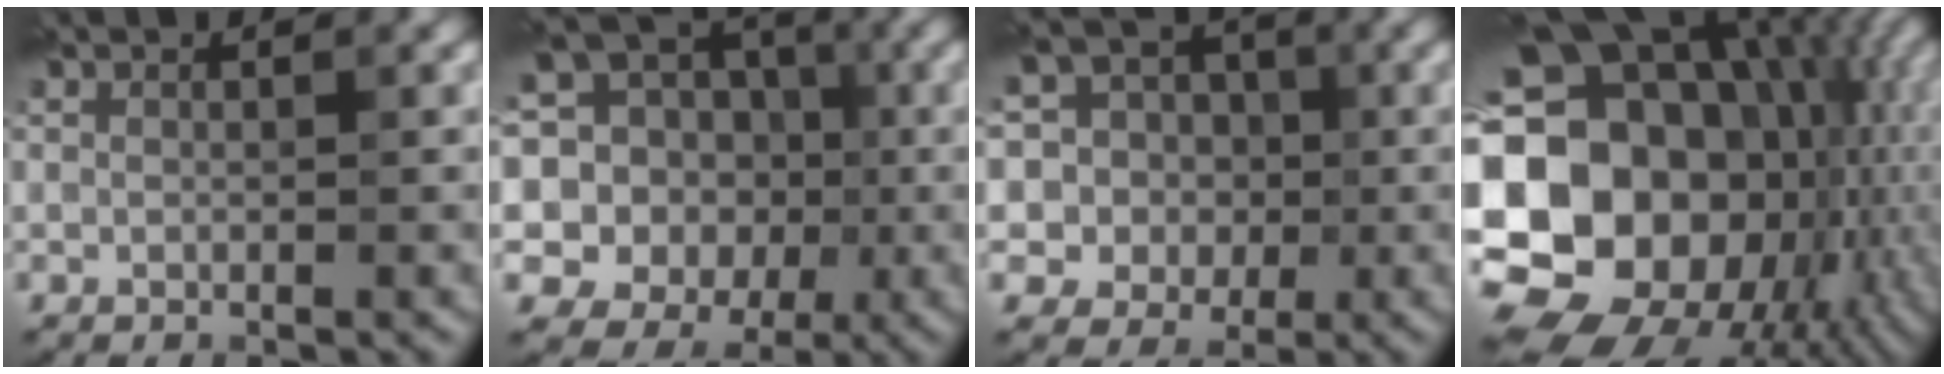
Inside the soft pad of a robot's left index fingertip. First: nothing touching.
{"total": 17.5, "force": [2.3, 16.0, 6.8], "torque": [-0.196, 0.032, 0.020]}
{"total": 11.1, "force": [2.7, 10.0, 3.9], "torque": [-0.120, 0.048, 0.029]}
{"total": 21.6, "force": [-0.5, 17.0, 13.4], "torque": [-0.261, 0.012, -0.017]}